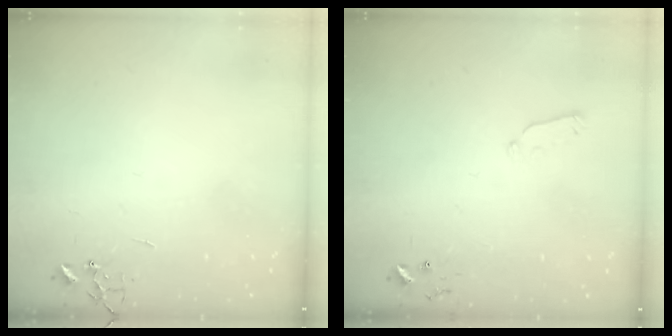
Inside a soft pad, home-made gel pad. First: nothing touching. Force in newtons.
{"total": 5.1, "press": 5.0, "slide": 0.8}